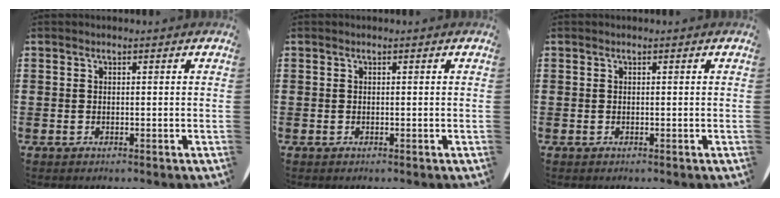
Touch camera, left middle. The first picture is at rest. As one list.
[{"total": 0.0}, {"total": 0.0}]